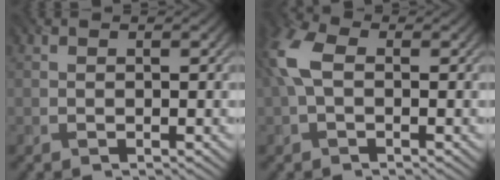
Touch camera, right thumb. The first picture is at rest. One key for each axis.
{"total": 5.6, "fx": 0.5, "fy": 3.3, "fz": 4.5, "tx": -0.120, "ty": 0.013, "tz": -0.002}